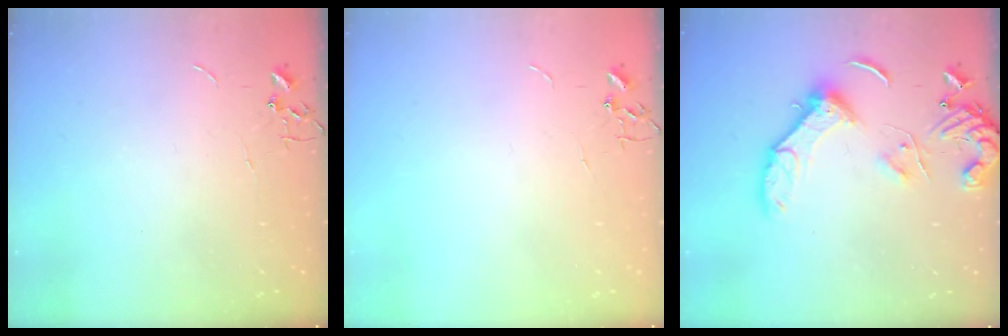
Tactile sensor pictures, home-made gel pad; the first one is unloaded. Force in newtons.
{"total": 0.0}
{"total": 13.5, "press": 13.4, "slide": 1.7}